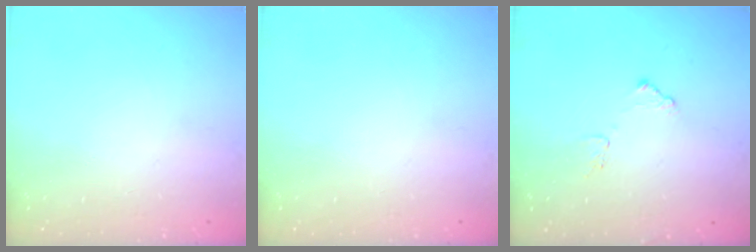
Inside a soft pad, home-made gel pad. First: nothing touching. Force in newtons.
{"total": 0.0}
{"total": 8.0, "press": 8.0, "slide": 0.4}